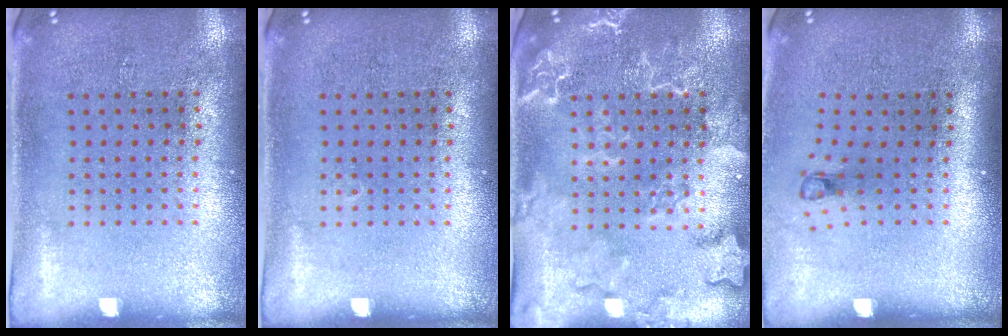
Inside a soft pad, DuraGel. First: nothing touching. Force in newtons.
{"total": 0.0}
{"total": 2.5, "press": 2.4, "slide": 0.4}
{"total": 0.7, "press": 0.3, "slide": 0.6}